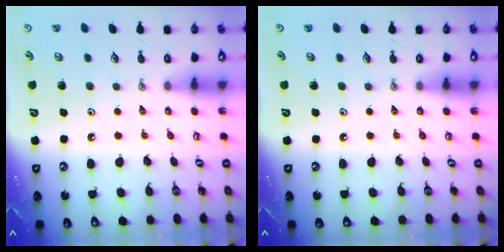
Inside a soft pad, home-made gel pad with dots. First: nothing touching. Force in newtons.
{"total": 0.0}